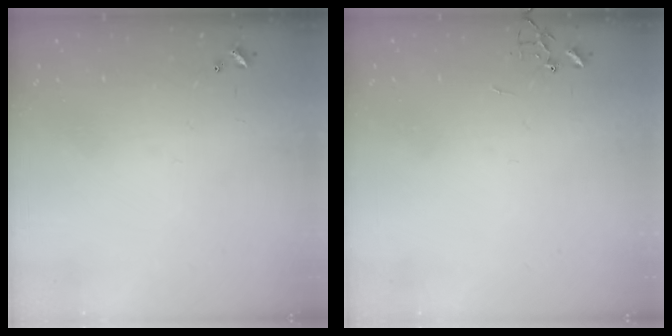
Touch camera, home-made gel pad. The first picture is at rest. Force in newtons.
{"total": 0.0}